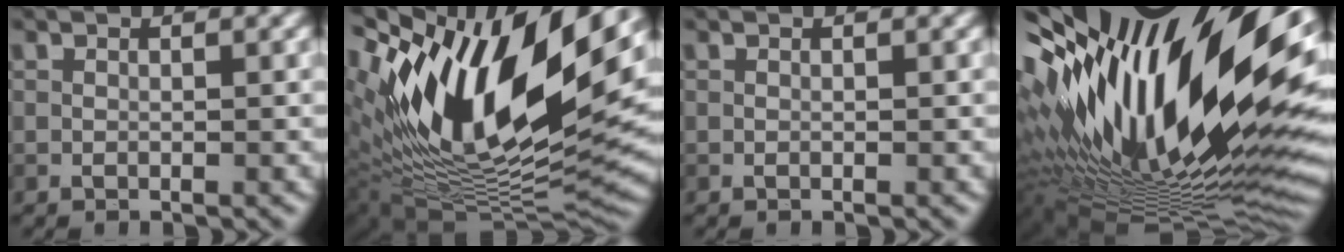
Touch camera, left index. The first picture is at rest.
{"total": 17.5, "force": [4.7, 7.2, 15.2], "torque": [-0.272, 0.013, 0.075]}
{"total": 0.0}
{"total": 19.9, "force": [3.6, 7.6, 18.1], "torque": [-0.326, -0.023, 0.070]}